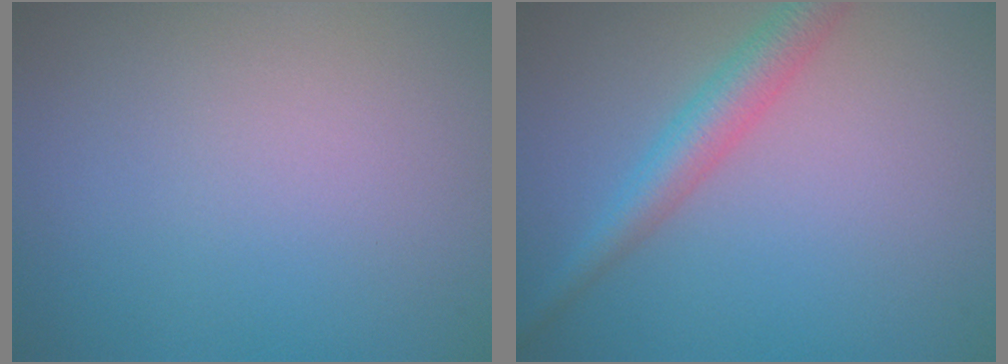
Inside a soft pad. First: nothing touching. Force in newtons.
{"total": 3.3, "press": 3.3, "slide": 0.1}